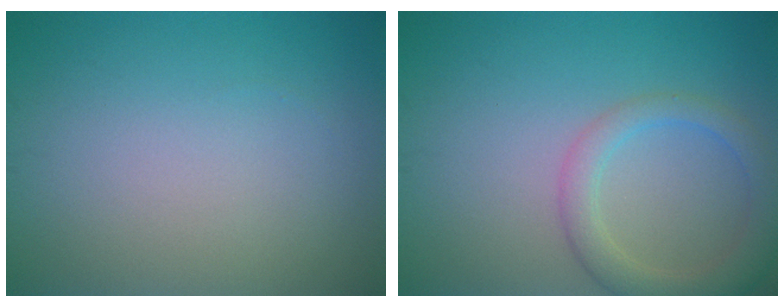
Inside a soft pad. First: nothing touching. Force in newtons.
{"total": 3.7, "press": 3.7, "slide": 0.2}